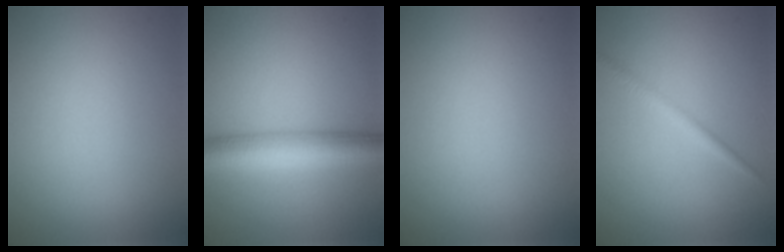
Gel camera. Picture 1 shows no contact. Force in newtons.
{"total": 5.8, "press": 5.8, "slide": 0.2}
{"total": 0.0}
{"total": 1.6, "press": 1.6, "slide": 0.1}